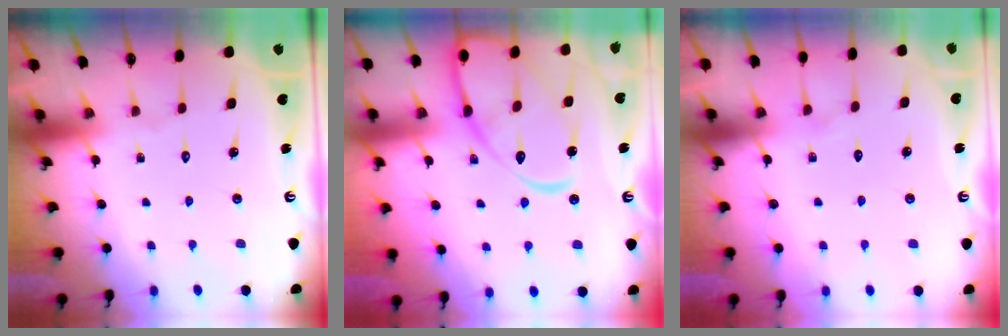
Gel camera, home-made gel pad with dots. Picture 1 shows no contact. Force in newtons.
{"total": 16.1, "press": 16.1, "slide": 1.5}
{"total": 3.5, "press": 3.5, "slide": 0.4}